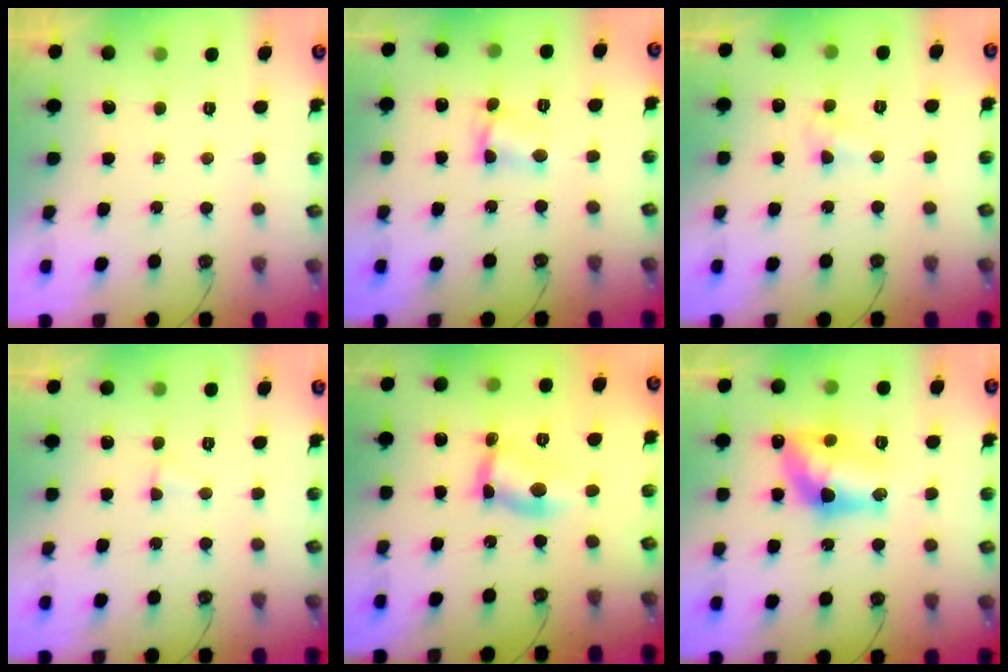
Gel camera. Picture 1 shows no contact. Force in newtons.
{"total": 3.1, "press": 3.1, "slide": 0.2}
{"total": 4.3, "press": 4.2, "slide": 0.5}
{"total": 2.1, "press": 2.0, "slide": 0.6}
{"total": 7.3, "press": 7.3, "slide": 0.3}
{"total": 13.3, "press": 13.3, "slide": 0.6}